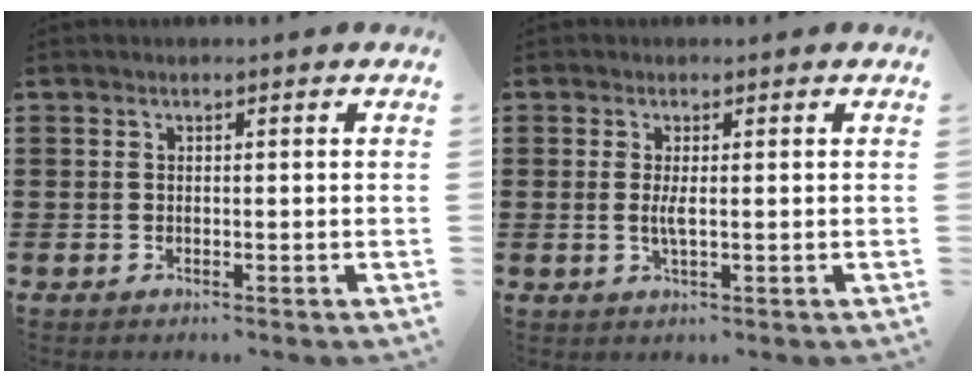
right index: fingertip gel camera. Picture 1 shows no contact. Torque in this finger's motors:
{"motor_torque": [1.53, 0.61, 0.52, 0.06]}